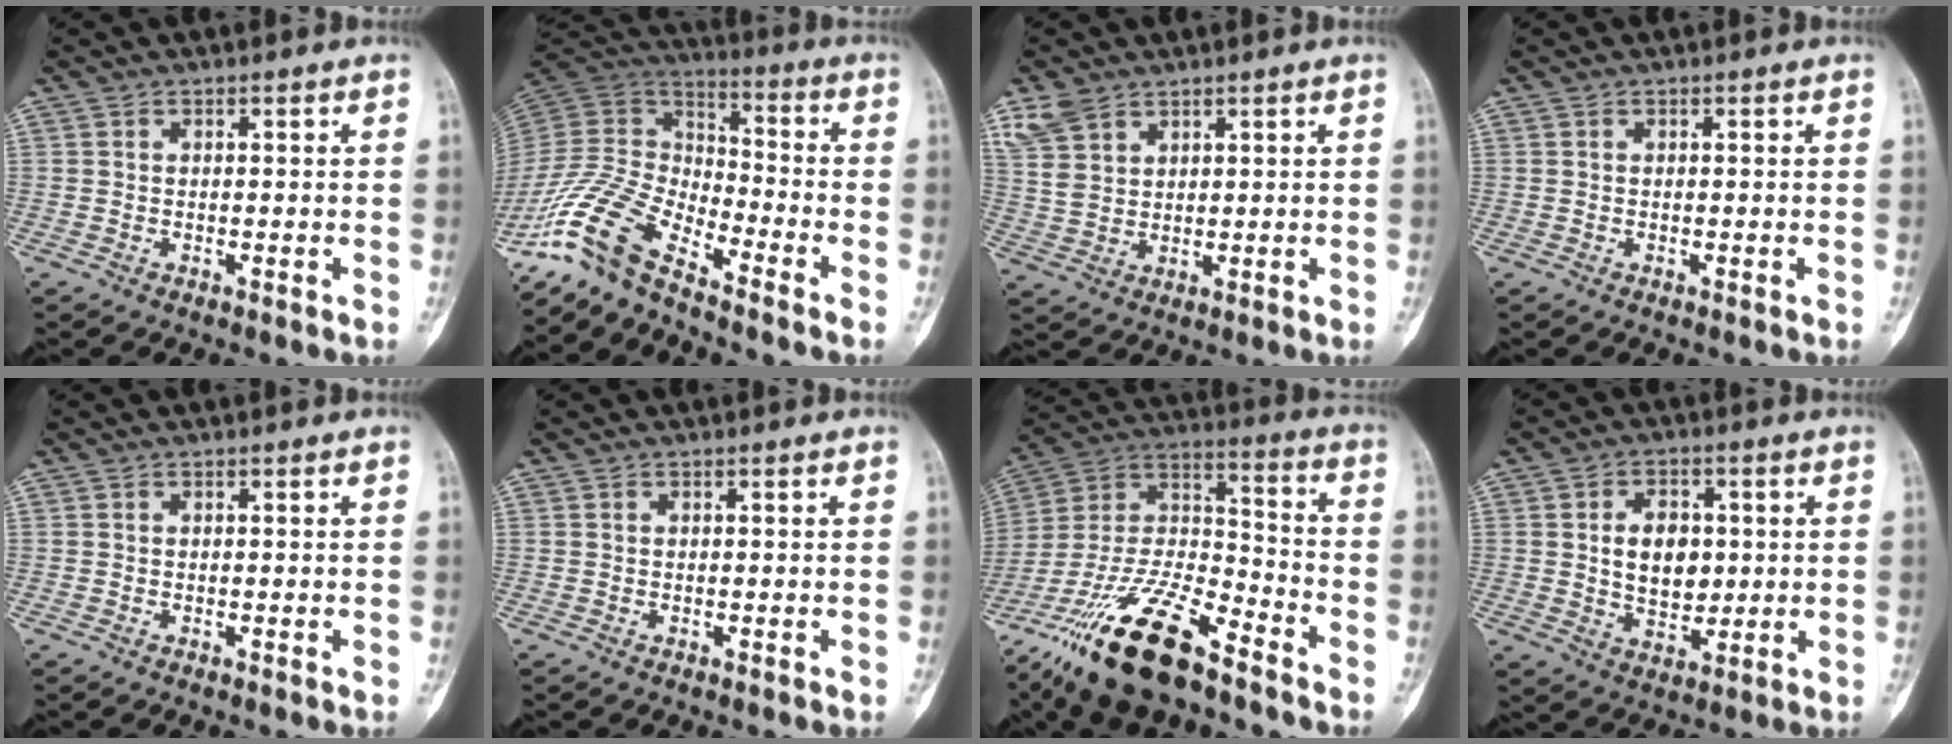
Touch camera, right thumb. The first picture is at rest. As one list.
[{"total": 13.0, "force": [-10.5, 3.6, 6.6], "torque": [-0.138, 0.082, -0.220]}, {"total": 5.8, "force": [4.0, 3.4, 2.5], "torque": [-0.047, -0.013, 0.093]}, {"total": 0.0}, {"total": 0.0}, {"total": 0.0}, {"total": 22.5, "force": [-15.4, 7.6, 14.6], "torque": [-0.301, 0.059, -0.285]}, {"total": 8.9, "force": [1.1, 6.1, 6.3], "torque": [-0.068, -0.009, 0.021]}]